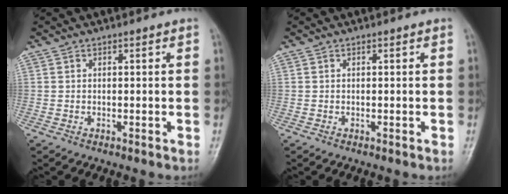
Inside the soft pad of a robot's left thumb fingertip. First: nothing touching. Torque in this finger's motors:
{"motor_torque": [0.00, 0.00, 0.00, 0.00, 0.00]}